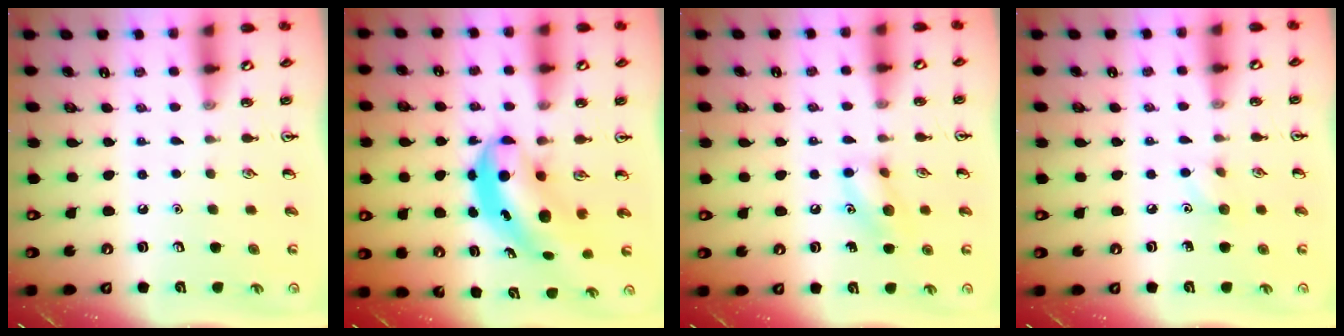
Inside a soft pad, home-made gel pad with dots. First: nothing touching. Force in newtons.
{"total": 6.4, "press": 6.2, "slide": 1.6}
{"total": 9.2, "press": 9.2, "slide": 1.1}
{"total": 4.9, "press": 4.6, "slide": 1.6}